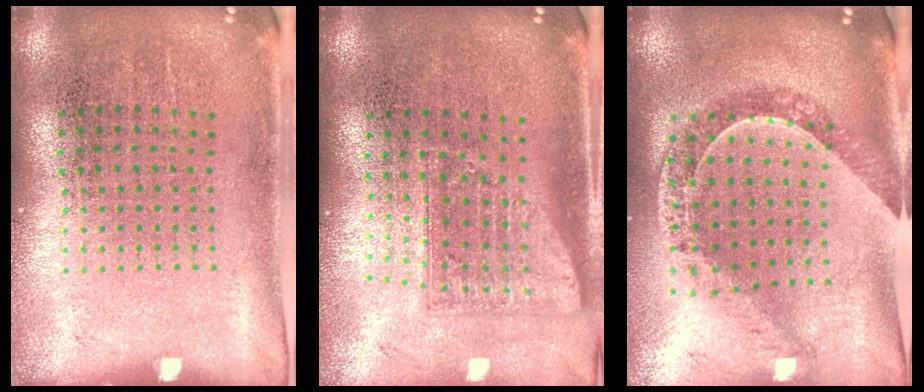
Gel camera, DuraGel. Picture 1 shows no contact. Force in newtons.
{"total": 1.7, "press": 1.3, "slide": 1.0}
{"total": 1.1, "press": 1.1, "slide": 0.2}